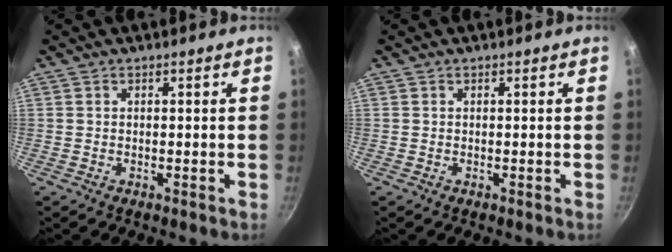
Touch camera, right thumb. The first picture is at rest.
{"total": 0.0}